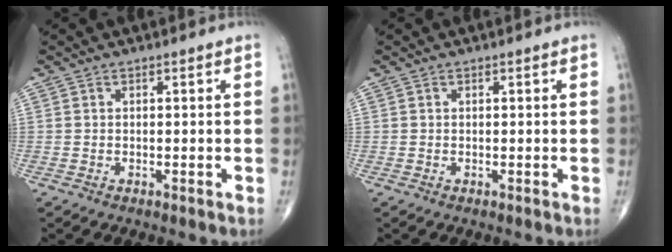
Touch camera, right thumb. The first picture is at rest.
{"total": 0.0}